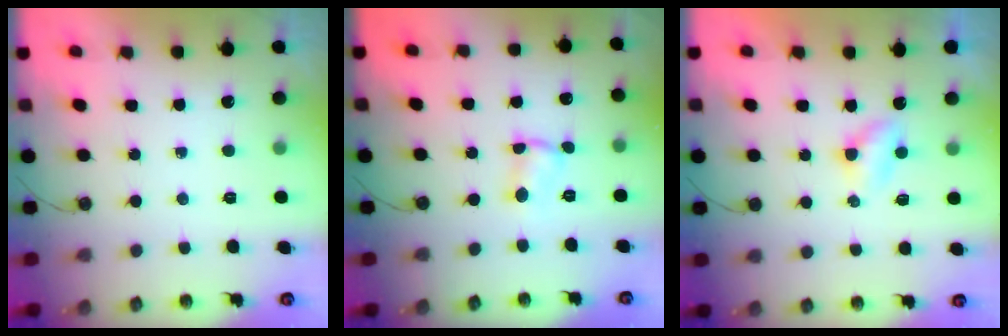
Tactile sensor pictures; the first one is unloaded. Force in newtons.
{"total": 2.3, "press": 2.3, "slide": 0.1}
{"total": 2.7, "press": 2.7, "slide": 0.4}